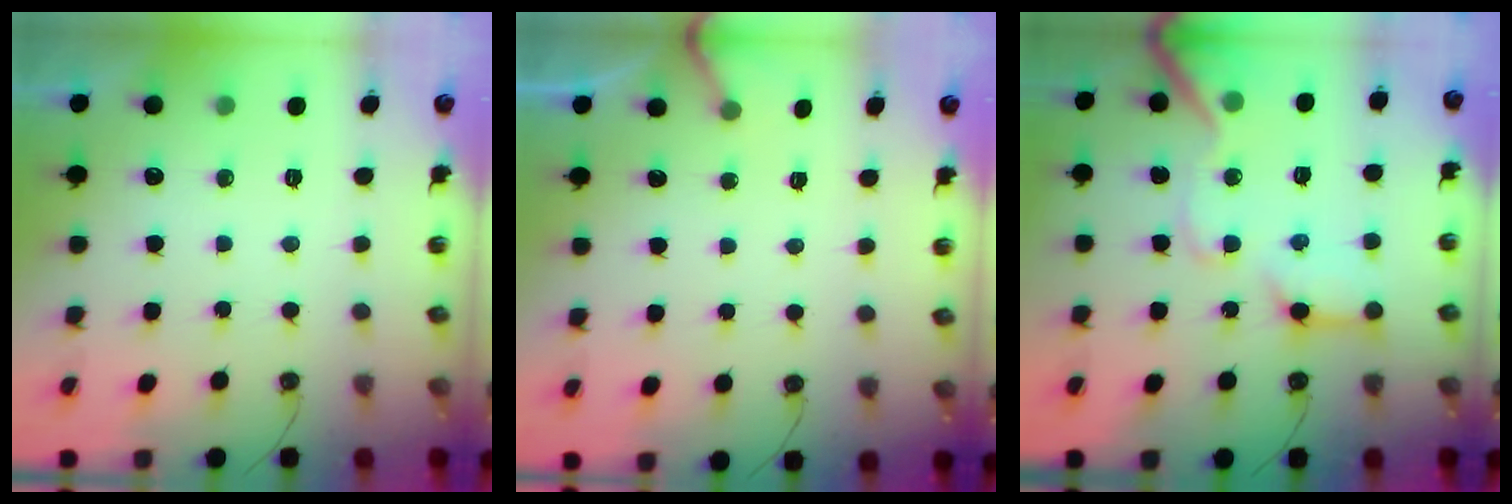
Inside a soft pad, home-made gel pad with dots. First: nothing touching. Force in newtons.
{"total": 3.3, "press": 3.3, "slide": 0.3}
{"total": 14.9, "press": 14.8, "slide": 2.0}